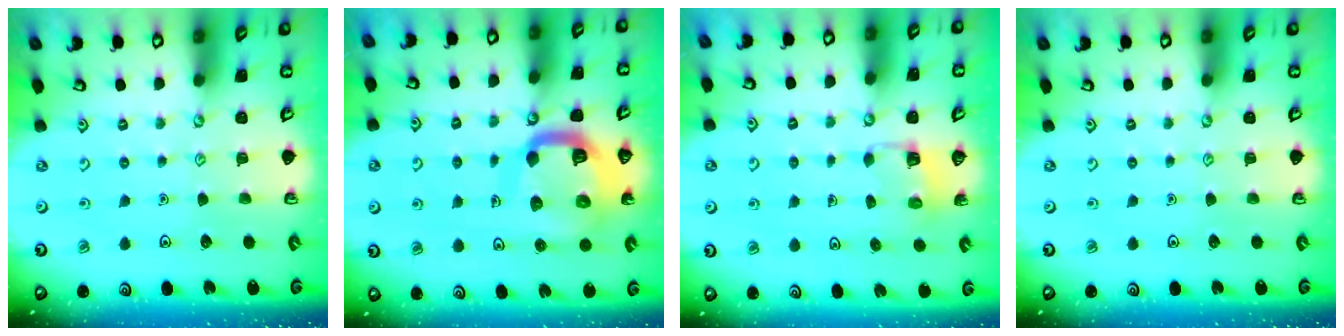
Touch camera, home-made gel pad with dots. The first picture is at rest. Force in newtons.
{"total": 13.6, "press": 13.5, "slide": 1.6}
{"total": 2.9, "press": 2.9, "slide": 0.2}
{"total": 0.0}